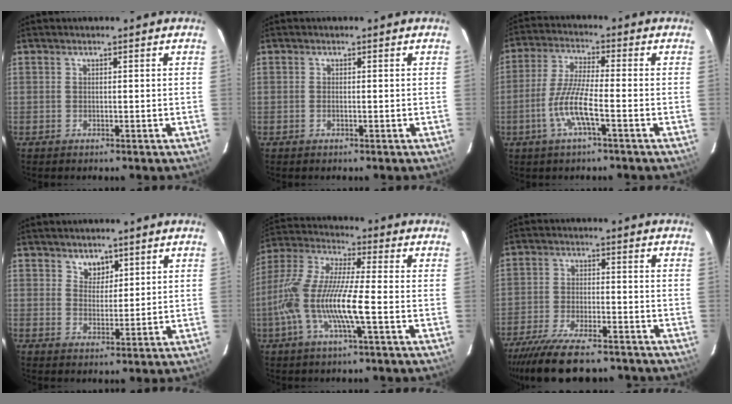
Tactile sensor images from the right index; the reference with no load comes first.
{"total": 0.5, "force": [-0.2, 0.1, 0.5], "torque": [-0.009, 0.002, -0.004]}
{"total": 8.4, "force": [-3.3, 0.5, 7.7], "torque": [-0.165, 0.000, -0.064]}
{"total": 3.4, "force": [2.3, 2.3, 0.8], "torque": [-0.006, -0.001, 0.039]}
{"total": 14.6, "force": [-4.1, 1.4, 13.9], "torque": [-0.281, -0.004, -0.083]}
{"total": 16.7, "force": [-13.7, 4.7, 8.3], "torque": [-0.175, -0.027, -0.218]}